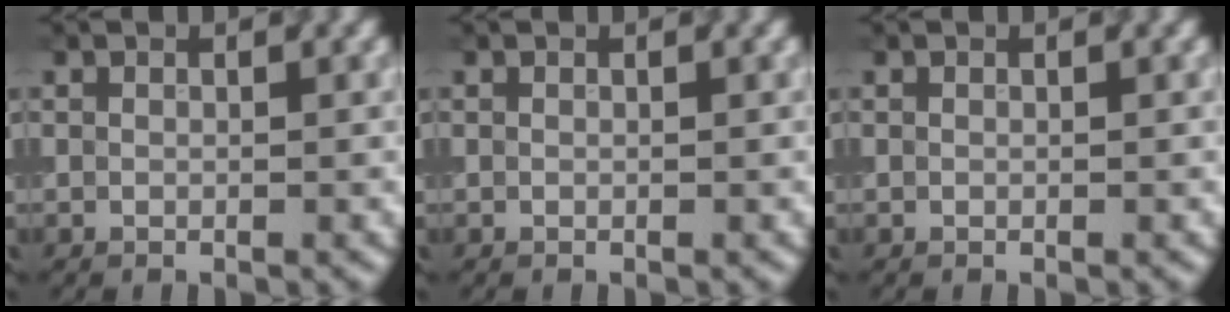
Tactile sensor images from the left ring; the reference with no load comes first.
{"total": 0.0}
{"total": 0.0}